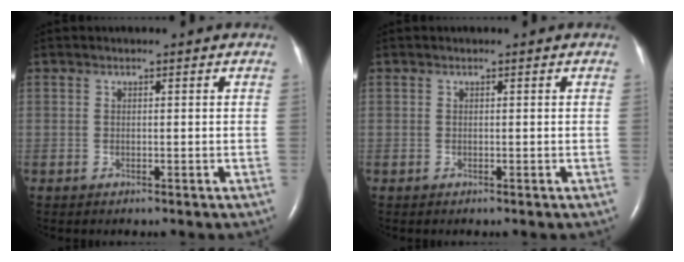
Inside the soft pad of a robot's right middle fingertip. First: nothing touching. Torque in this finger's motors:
{"motor_torque": [0.09, -0.20, 0.00, 0.00]}